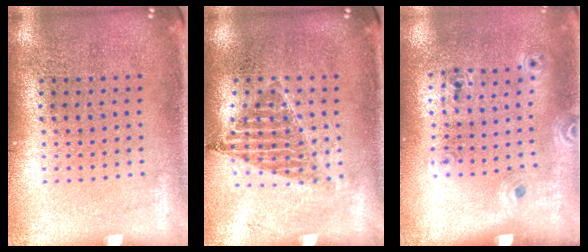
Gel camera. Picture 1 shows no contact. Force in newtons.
{"total": 0.9, "press": 0.8, "slide": 0.3}
{"total": 1.2, "press": 0.9, "slide": 0.8}